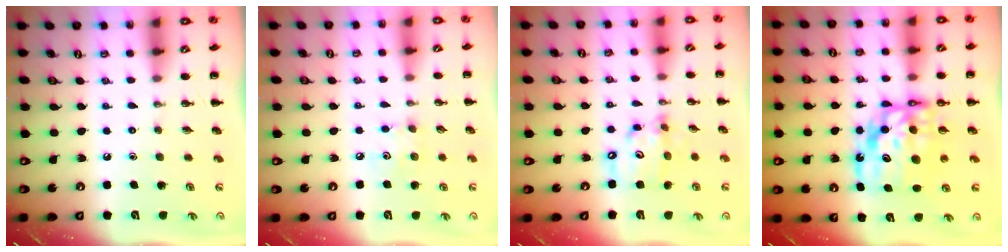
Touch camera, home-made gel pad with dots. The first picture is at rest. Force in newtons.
{"total": 4.3, "press": 4.2, "slide": 0.8}
{"total": 11.4, "press": 11.1, "slide": 2.5}
{"total": 14.0, "press": 13.5, "slide": 3.8}